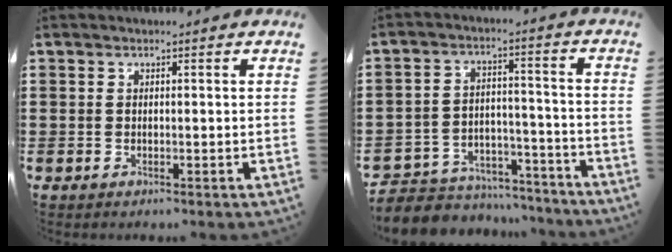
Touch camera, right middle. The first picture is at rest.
{"total": 5.7, "force": [-5.5, 1.7, 0.1], "torque": [-0.011, 0.014, -0.114]}